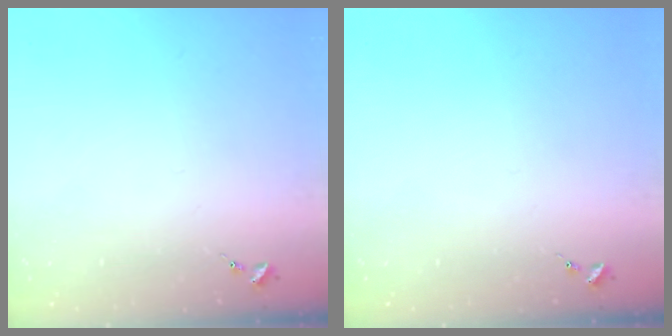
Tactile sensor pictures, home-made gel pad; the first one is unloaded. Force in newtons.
{"total": 0.0}